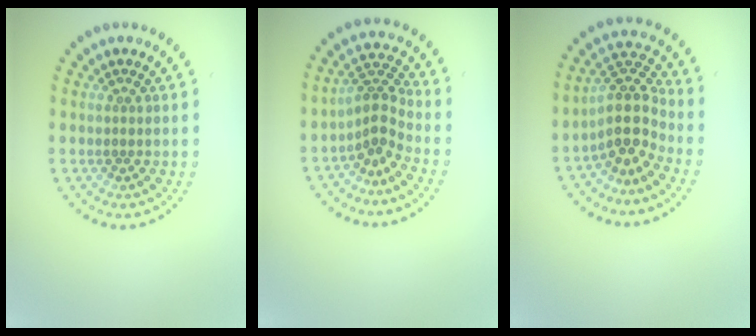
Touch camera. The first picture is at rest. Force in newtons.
{"total": 2.8, "press": 1.9, "slide": 2.1}
{"total": 4.3, "press": 3.3, "slide": 2.7}